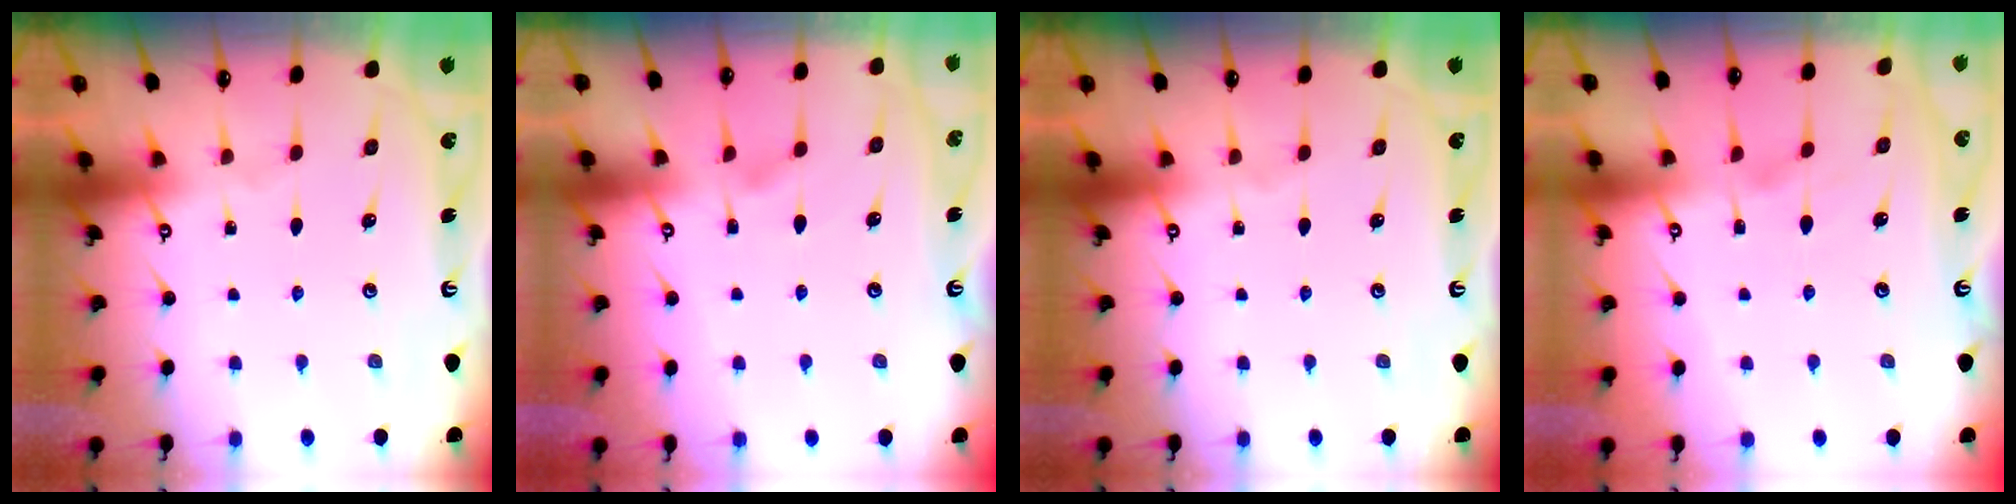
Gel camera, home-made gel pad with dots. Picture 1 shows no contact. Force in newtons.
{"total": 1.3, "press": 0.9, "slide": 0.8}
{"total": 0.0}
{"total": 0.8, "press": 0.0, "slide": 0.8}